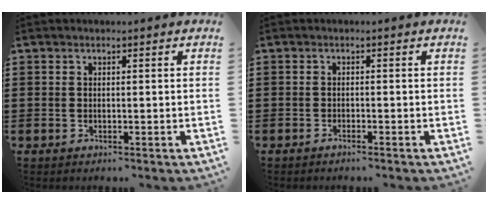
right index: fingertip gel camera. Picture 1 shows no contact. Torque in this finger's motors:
{"motor_torque": [-0.02, 0.11, -0.03, -0.01]}